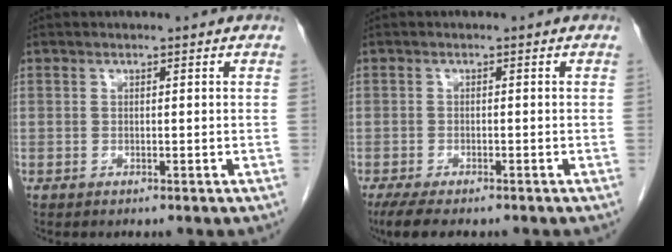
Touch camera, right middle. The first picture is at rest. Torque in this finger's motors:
{"motor_torque": [0.76, -0.29, 0.13, 0.06]}